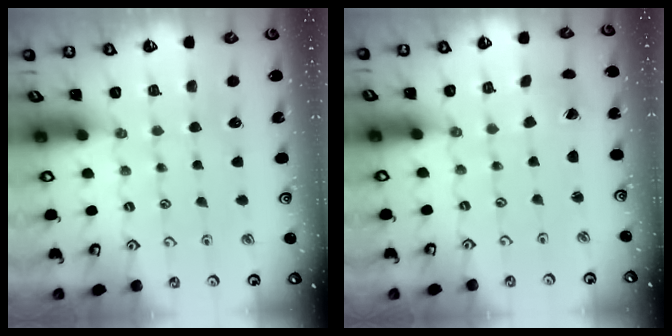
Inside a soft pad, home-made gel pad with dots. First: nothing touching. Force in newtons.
{"total": 1.4, "press": 1.4, "slide": 0.1}